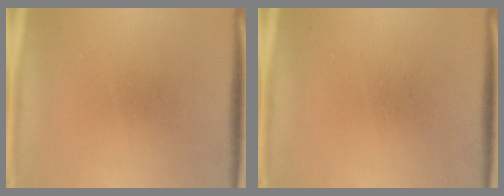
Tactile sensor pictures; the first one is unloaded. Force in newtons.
{"total": 0.0}